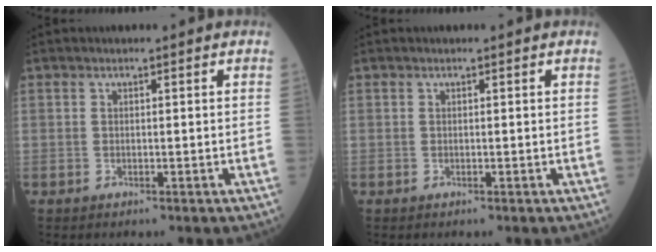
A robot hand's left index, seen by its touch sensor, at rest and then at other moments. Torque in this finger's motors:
{"motor_torque": [-0.03, 0.02, 0.00, 0.00]}